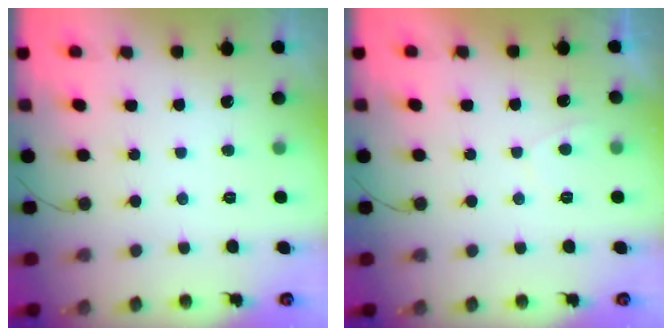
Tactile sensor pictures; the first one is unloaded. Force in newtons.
{"total": 0.7, "press": 0.5, "slide": 0.5}